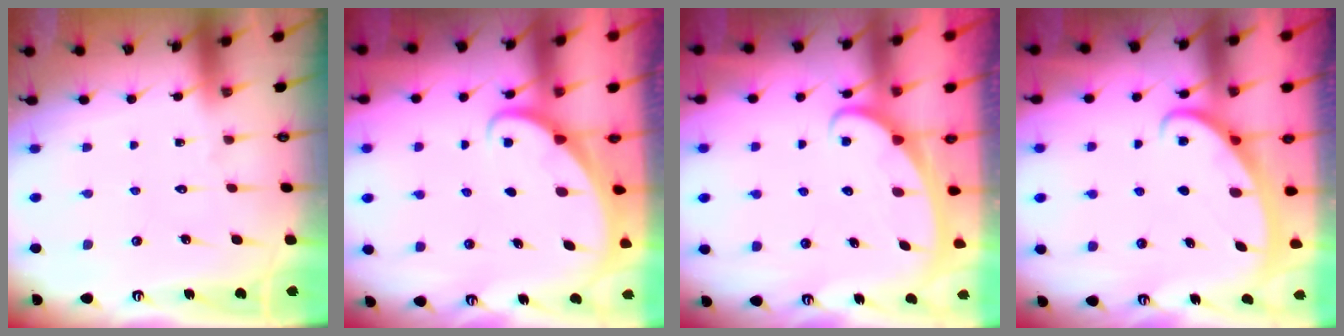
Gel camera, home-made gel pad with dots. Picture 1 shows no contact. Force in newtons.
{"total": 1.9, "press": 1.9, "slide": 0.1}
{"total": 2.5, "press": 2.5, "slide": 0.3}
{"total": 2.6, "press": 2.5, "slide": 0.4}